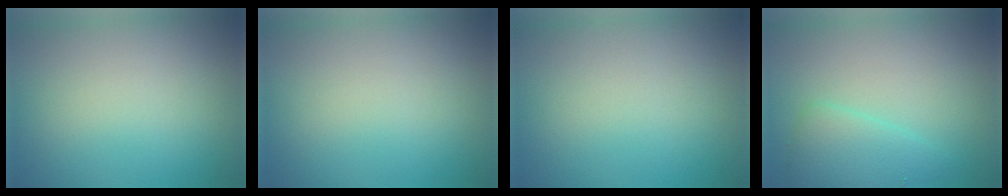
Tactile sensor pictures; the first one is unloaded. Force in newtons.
{"total": 0.0}
{"total": 0.0}
{"total": 2.9, "press": 2.9, "slide": 0.1}